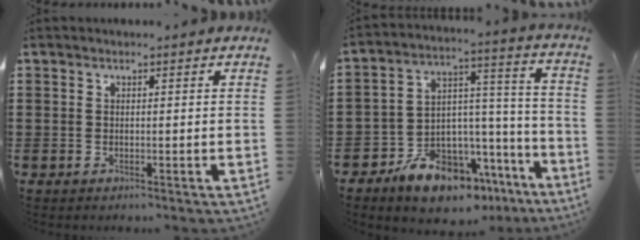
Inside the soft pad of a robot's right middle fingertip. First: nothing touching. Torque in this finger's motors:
{"motor_torque": [1.33, -0.81, 0.67, 0.20]}